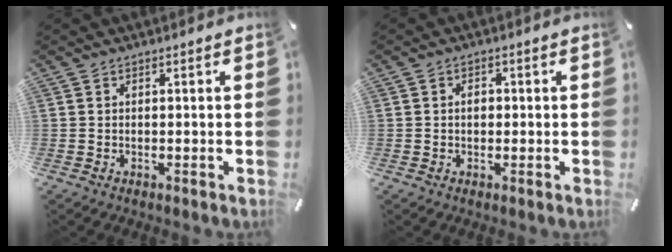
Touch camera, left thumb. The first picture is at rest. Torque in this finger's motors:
{"motor_torque": [0.60, 0.53, 0.18, -0.12, 0.09]}